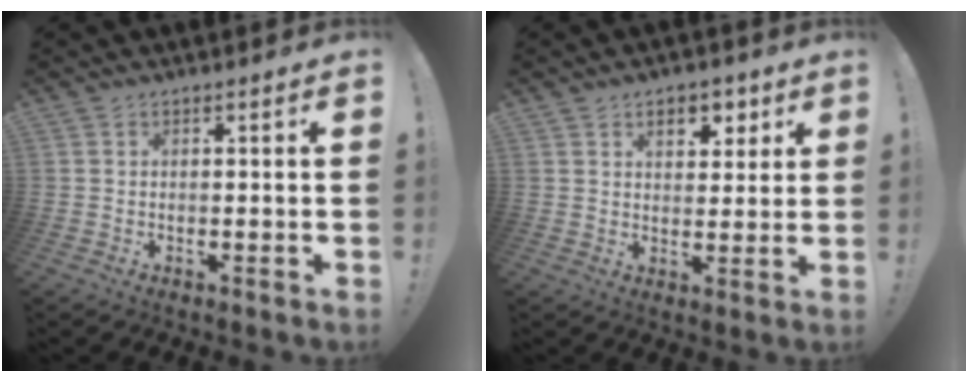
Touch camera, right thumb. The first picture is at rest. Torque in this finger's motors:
{"motor_torque": [0.68, 1.01, 0.18, -0.20, 0.00]}